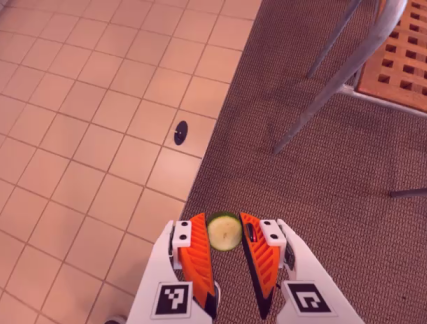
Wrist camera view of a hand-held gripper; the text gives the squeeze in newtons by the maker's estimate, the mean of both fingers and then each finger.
{"total": 8.3, "left": 8.0, "right": 8.6}